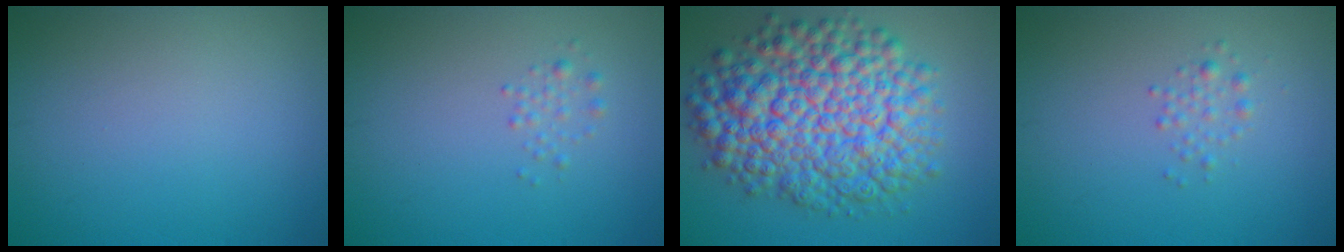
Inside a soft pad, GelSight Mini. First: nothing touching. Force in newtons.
{"total": 1.0, "press": 1.0, "slide": 0.0}
{"total": 11.6, "press": 11.6, "slide": 0.3}
{"total": 1.2, "press": 1.2, "slide": 0.0}